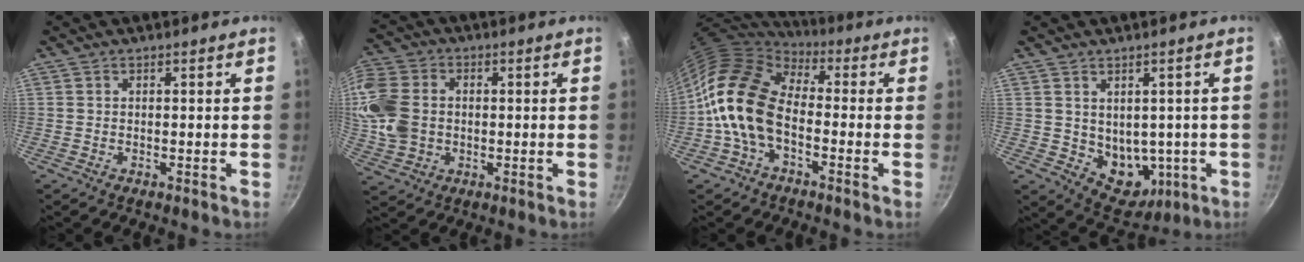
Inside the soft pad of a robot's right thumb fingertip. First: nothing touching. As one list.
[{"total": 15.1, "force": [0.4, 11.9, 9.3], "torque": [-0.200, 0.015, 0.004]}, {"total": 14.3, "force": [-3.0, 9.1, 10.6], "torque": [-0.169, 0.035, -0.075]}, {"total": 9.2, "force": [-0.5, 7.0, 5.9], "torque": [-0.051, -0.011, 0.018]}]